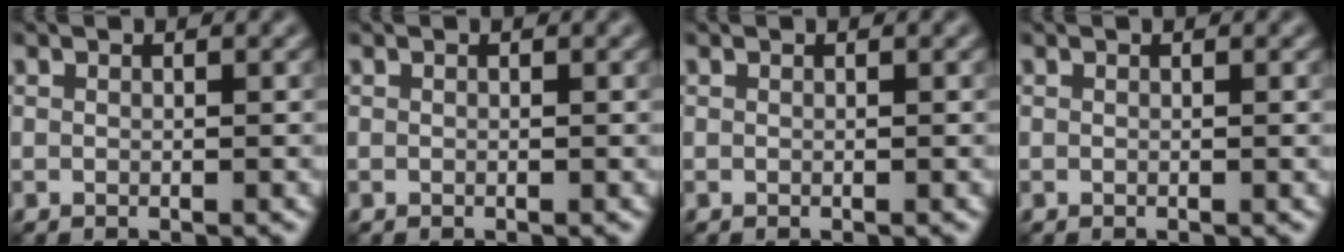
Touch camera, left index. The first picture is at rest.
{"total": 0.0}
{"total": 0.0}
{"total": 0.0}